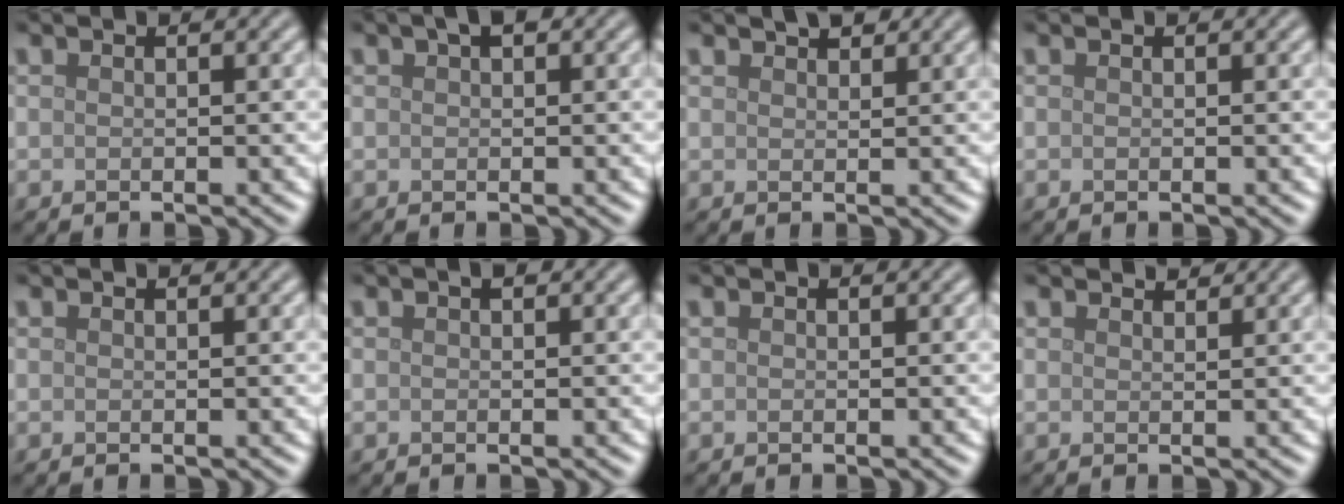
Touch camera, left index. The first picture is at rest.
{"total": 1.3, "force": [0.7, 0.7, 0.9], "torque": [-0.011, 0.006, 0.010]}
{"total": 1.7, "force": [1.4, 0.6, 0.6], "torque": [-0.009, 0.001, 0.025]}
{"total": 0.0}
{"total": 0.0}
{"total": 0.6, "force": [0.3, 0.3, 0.4], "torque": [-0.007, 0.002, 0.003]}
{"total": 0.0}
{"total": 1.5, "force": [1.5, 0.2, 0.2], "torque": [-0.007, -0.001, 0.021]}